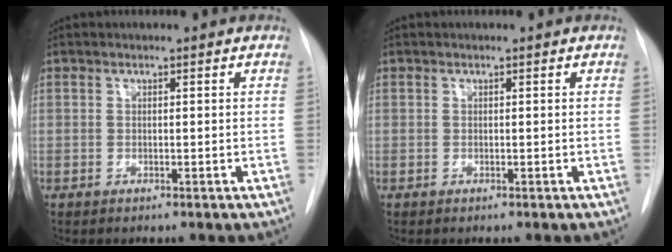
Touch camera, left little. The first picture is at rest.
{"total": 0.0}